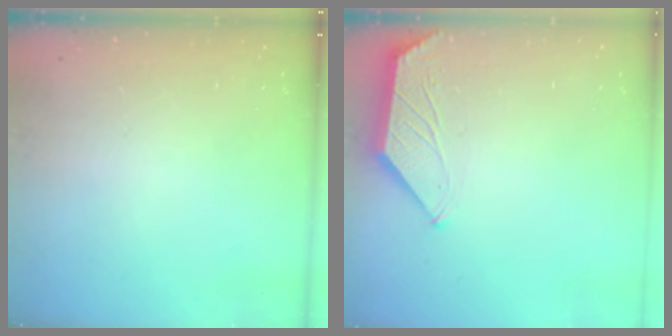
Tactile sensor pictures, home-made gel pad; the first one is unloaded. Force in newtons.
{"total": 0.0}